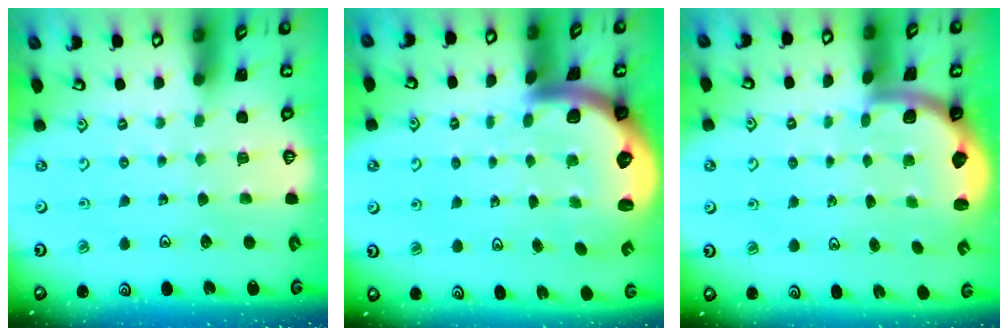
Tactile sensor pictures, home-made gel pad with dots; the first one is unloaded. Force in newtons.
{"total": 4.6, "press": 4.5, "slide": 1.1}
{"total": 1.9, "press": 1.8, "slide": 0.5}